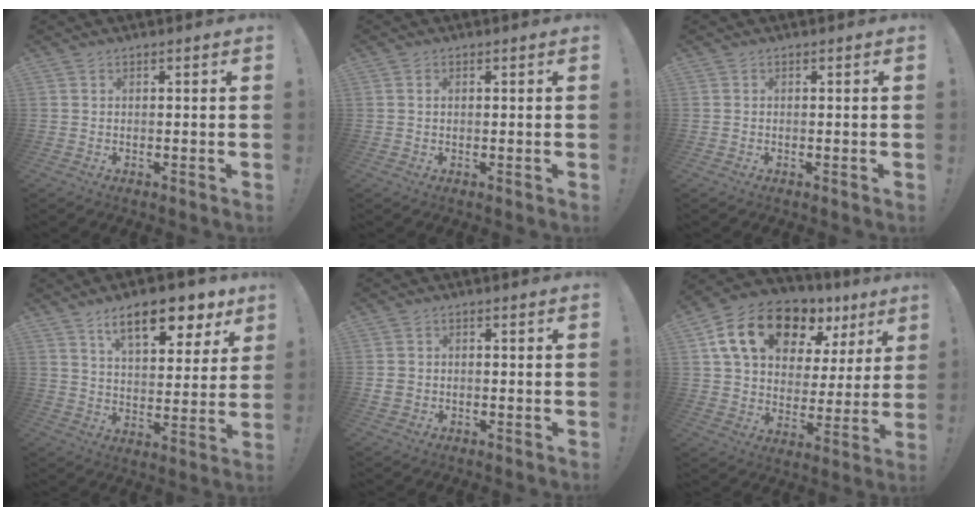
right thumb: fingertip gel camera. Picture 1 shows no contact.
{"total": 0.9, "force": [0.3, 0.6, 0.6], "torque": [-0.013, 0.003, 0.006]}
{"total": 0.0}
{"total": 14.8, "force": [9.0, 5.9, 10.2], "torque": [-0.146, -0.051, 0.149]}
{"total": 2.8, "force": [-0.6, 2.5, 0.9], "torque": [-0.016, 0.008, -0.009]}
{"total": 19.5, "force": [11.3, 11.0, 11.4], "torque": [-0.195, -0.051, 0.208]}